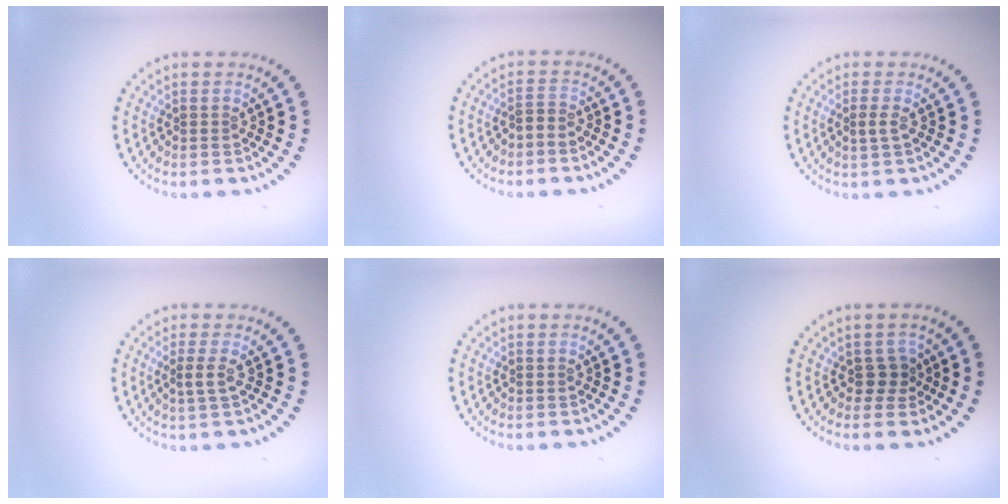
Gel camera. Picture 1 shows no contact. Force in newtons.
{"total": 0.7, "press": 0.5, "slide": 0.5}
{"total": 1.1, "press": 0.9, "slide": 0.5}
{"total": 1.7, "press": 1.3, "slide": 1.0}
{"total": 0.0}
{"total": 1.6, "press": 1.3, "slide": 0.9}